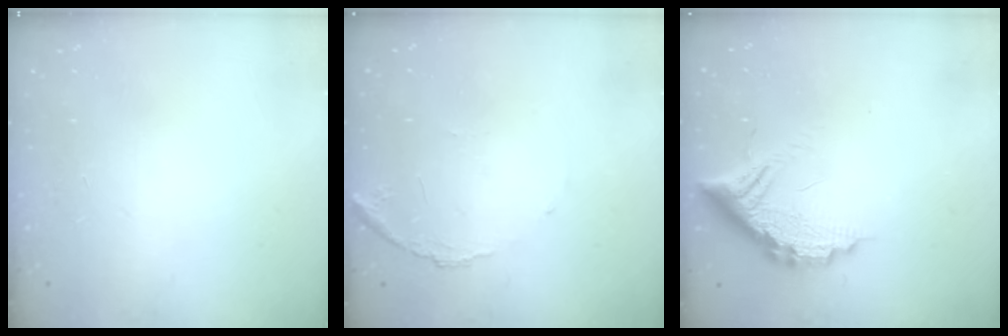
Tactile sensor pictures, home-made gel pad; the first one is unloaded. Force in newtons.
{"total": 8.5, "press": 8.4, "slide": 0.7}
{"total": 12.8, "press": 12.8, "slide": 0.7}